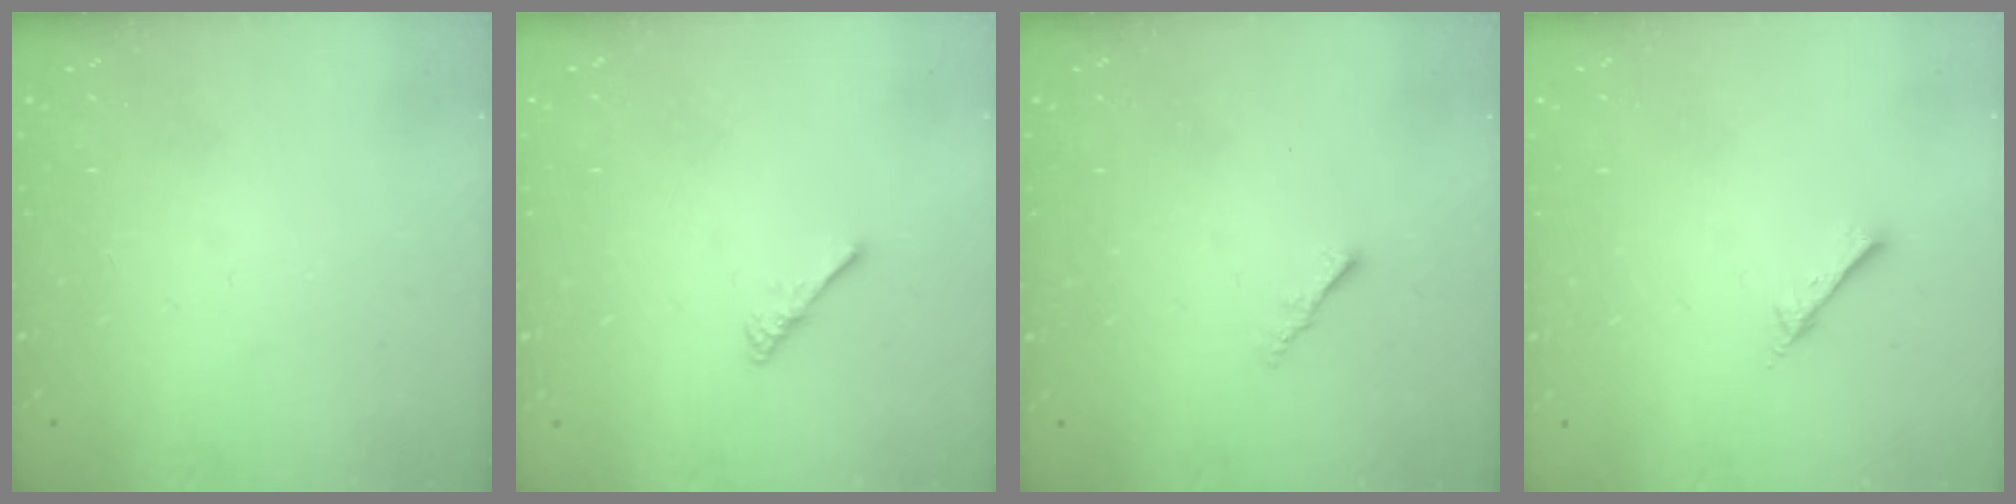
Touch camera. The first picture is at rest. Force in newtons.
{"total": 2.5, "press": 2.5, "slide": 0.4}
{"total": 1.2, "press": 1.1, "slide": 0.4}
{"total": 2.6, "press": 2.6, "slide": 0.3}